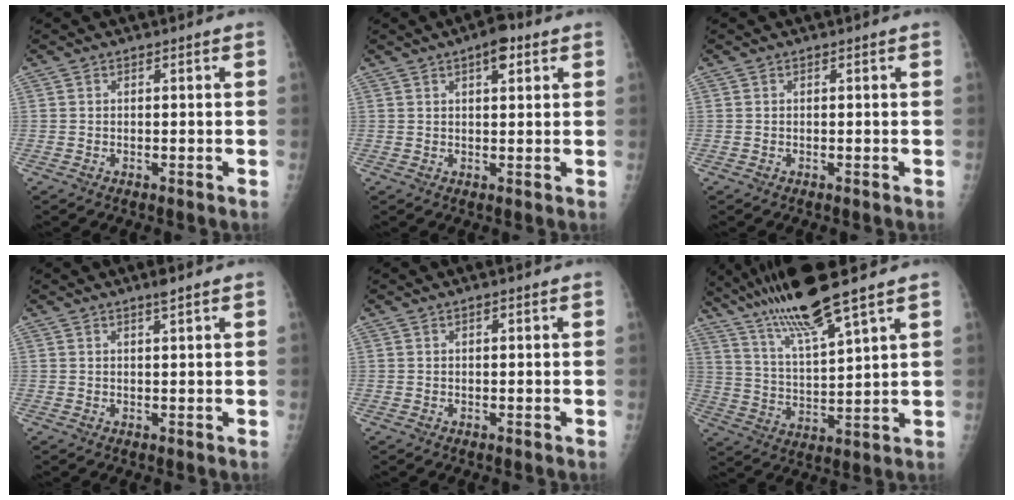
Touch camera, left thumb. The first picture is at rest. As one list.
[{"total": 4.6, "force": [2.4, 1.8, 3.4], "torque": [-0.040, -0.006, 0.031]}, {"total": 0.0}, {"total": 1.7, "force": [1.3, 0.1, 1.2], "torque": [-0.020, -0.007, 0.021]}, {"total": 0.7, "force": [0.4, 0.2, 0.6], "torque": [-0.010, 0.000, 0.006]}, {"total": 14.7, "force": [10.9, 0.8, 9.8], "torque": [-0.179, -0.044, 0.206]}]